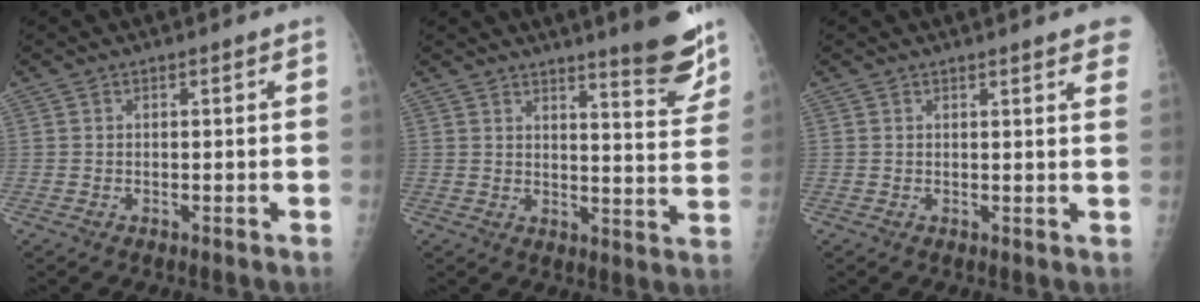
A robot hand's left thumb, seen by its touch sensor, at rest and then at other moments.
{"total": 9.7, "force": [7.5, 1.2, 6.0], "torque": [-0.057, -0.063, 0.098]}
{"total": 5.3, "force": [3.8, 0.7, 3.6], "torque": [-0.031, -0.003, 0.032]}